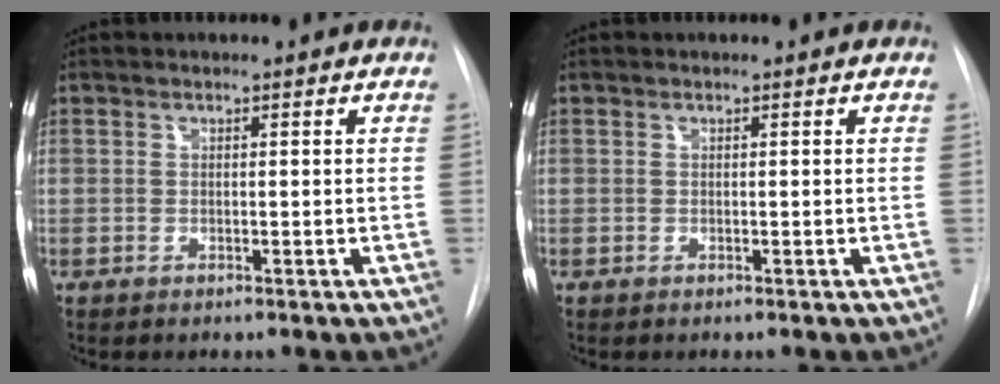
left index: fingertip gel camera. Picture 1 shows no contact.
{"total": 0.0}